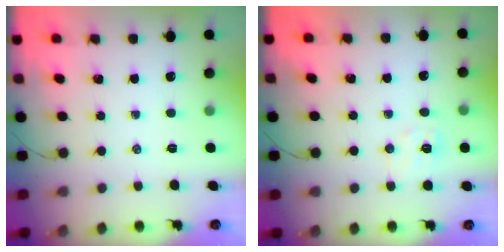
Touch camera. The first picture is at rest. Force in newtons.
{"total": 6.0, "press": 5.8, "slide": 1.4}